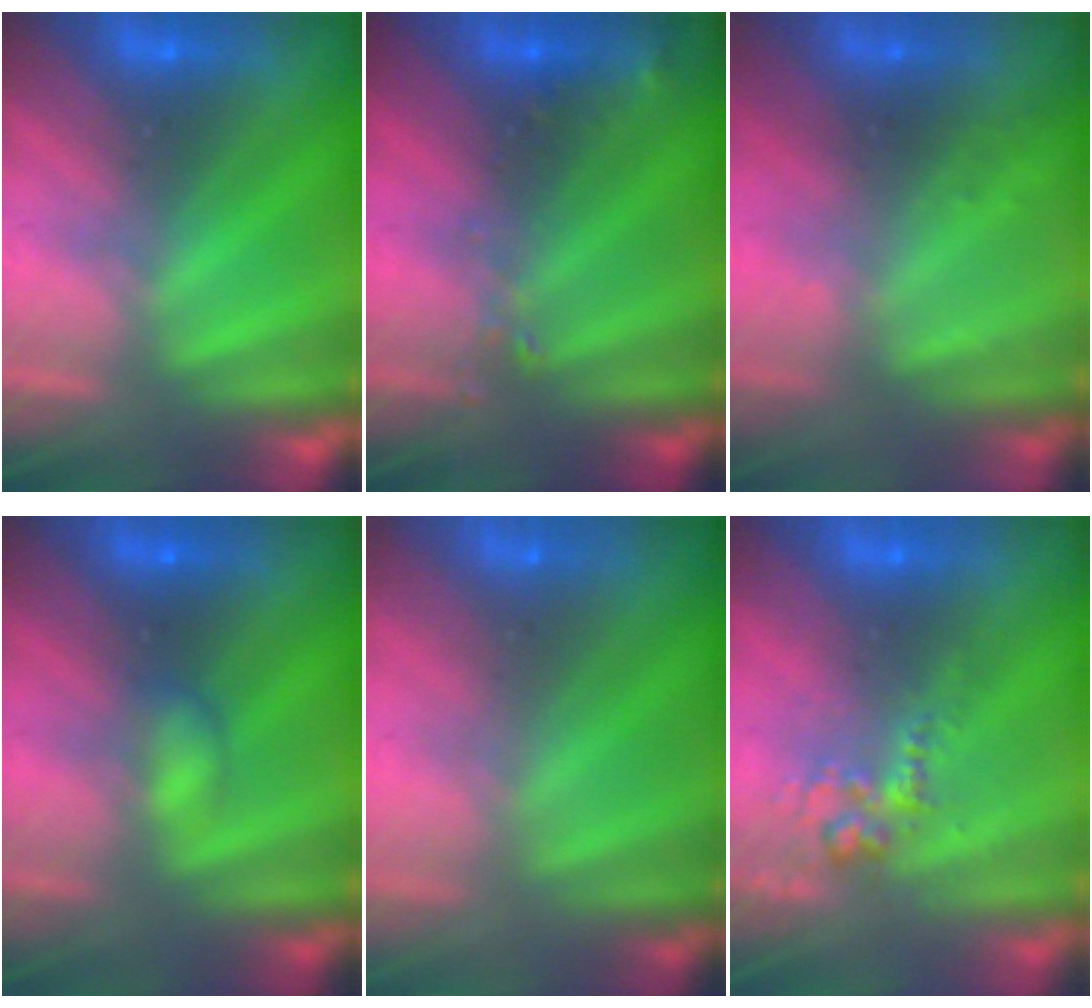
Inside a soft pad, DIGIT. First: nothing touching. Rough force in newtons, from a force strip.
{"total": 2.4}
{"total": 2.3}
{"total": 2.2}
{"total": 7.6}
{"total": 2.8}